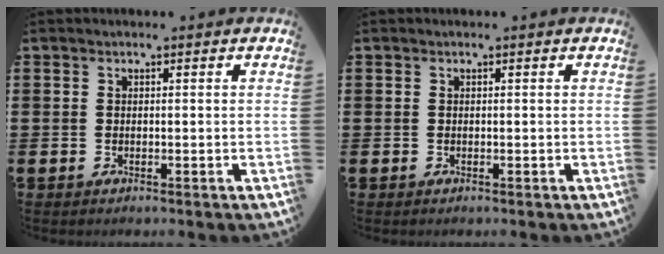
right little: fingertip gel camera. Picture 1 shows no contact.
{"total": 0.0}